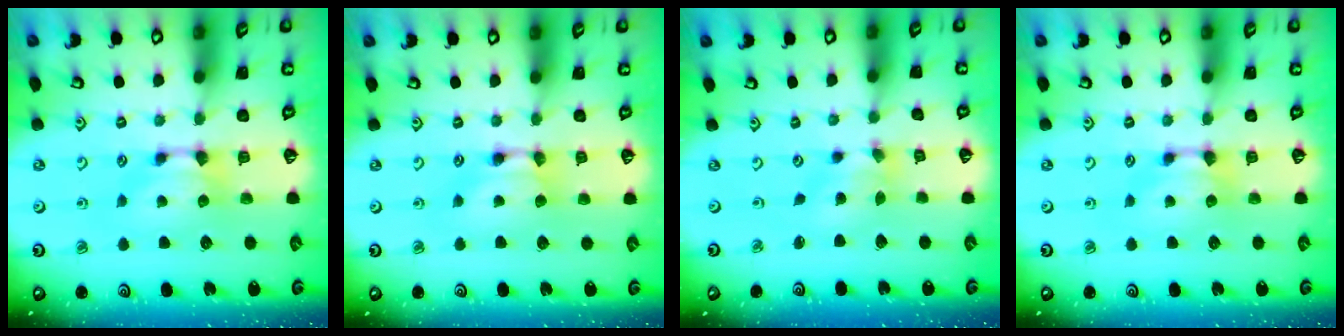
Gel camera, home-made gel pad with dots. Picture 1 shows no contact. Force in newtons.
{"total": 1.6, "press": 1.6, "slide": 0.1}
{"total": 1.8, "press": 1.3, "slide": 1.2}
{"total": 0.0}